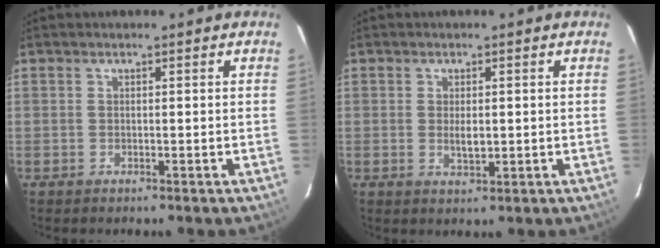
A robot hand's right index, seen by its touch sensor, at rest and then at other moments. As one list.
[{"total": 2.7, "force": [0.0, 1.3, 2.4], "torque": [-0.043, -0.007, 0.002]}]